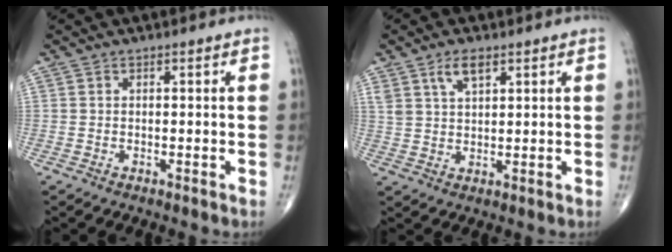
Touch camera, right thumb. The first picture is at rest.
{"total": 4.8, "force": [2.8, 2.1, 3.2], "torque": [-0.055, -0.011, 0.057]}